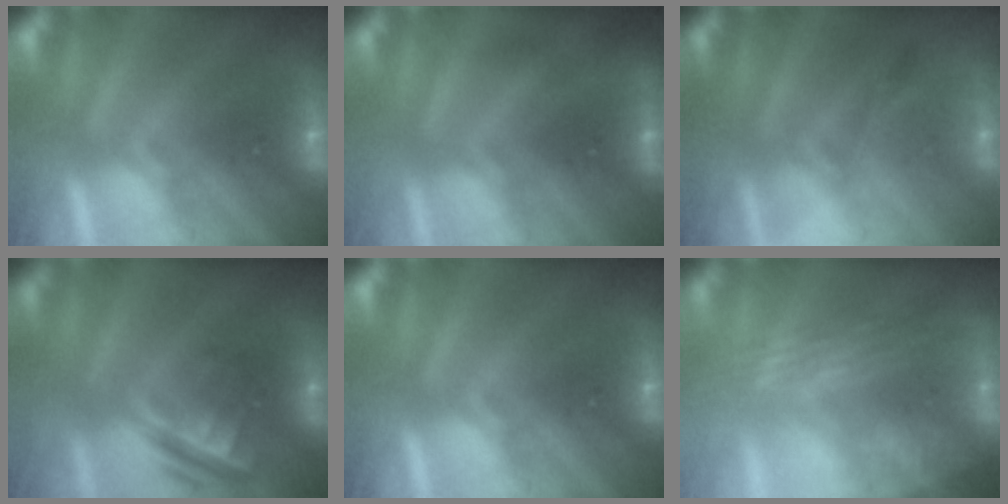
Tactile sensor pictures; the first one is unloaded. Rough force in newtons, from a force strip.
{"total": 1.9}
{"total": 1.2}
{"total": 3.8}
{"total": 0.0}
{"total": 3.0}